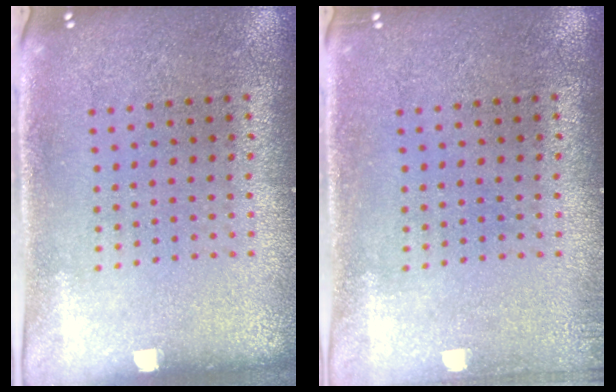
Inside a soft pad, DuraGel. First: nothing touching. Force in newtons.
{"total": 0.9, "press": 0.9, "slide": 0.2}